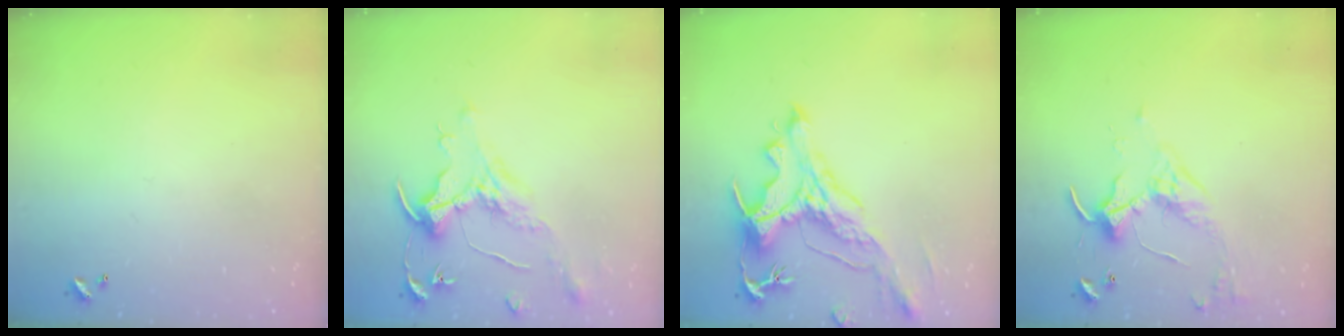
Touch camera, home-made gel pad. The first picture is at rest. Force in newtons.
{"total": 1.6, "press": 1.4, "slide": 0.7}
{"total": 2.9, "press": 2.6, "slide": 1.5}
{"total": 3.6, "press": 3.5, "slide": 0.7}